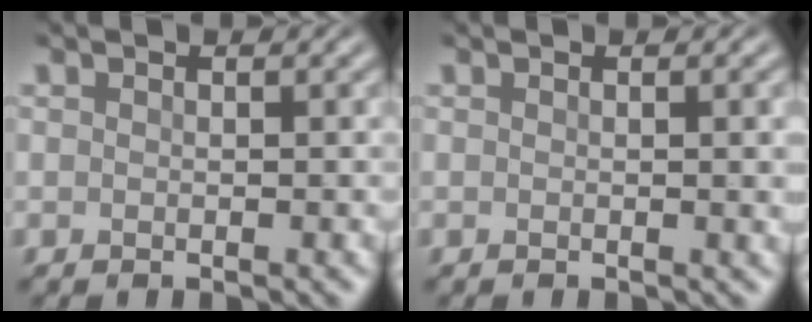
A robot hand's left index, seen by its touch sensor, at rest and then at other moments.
{"total": 2.2, "force": [0.1, 0.6, 2.1], "torque": [-0.018, 0.002, -0.003]}